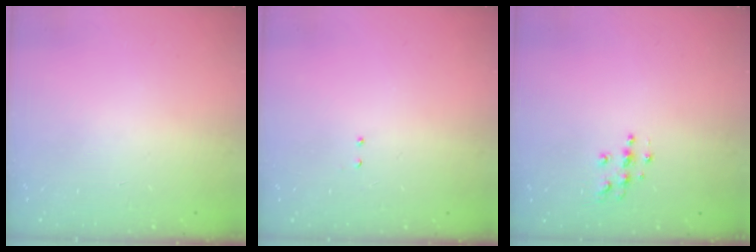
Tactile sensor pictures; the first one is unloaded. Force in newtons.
{"total": 2.1, "press": 2.0, "slide": 0.6}
{"total": 5.1, "press": 5.1, "slide": 0.3}